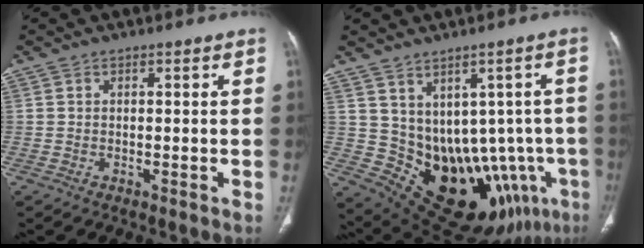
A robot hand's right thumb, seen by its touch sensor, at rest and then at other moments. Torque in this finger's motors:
{"motor_torque": [-0.41, 1.39, 0.77, 0.71, 0.08]}